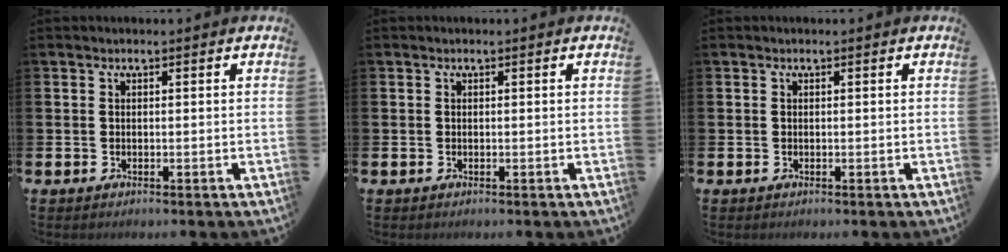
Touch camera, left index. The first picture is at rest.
{"total": 0.0}
{"total": 0.0}